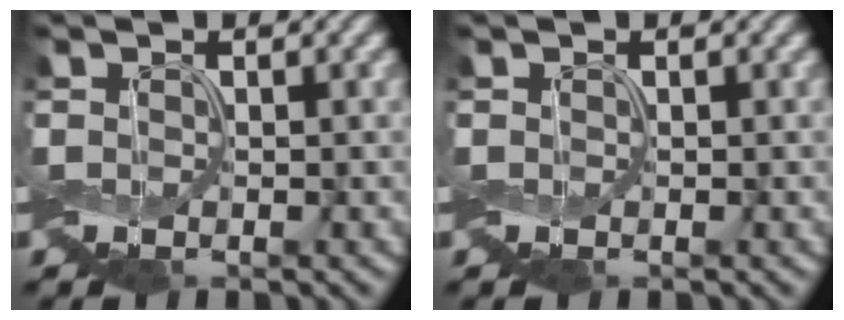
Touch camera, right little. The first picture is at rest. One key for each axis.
{"total": 0.0}